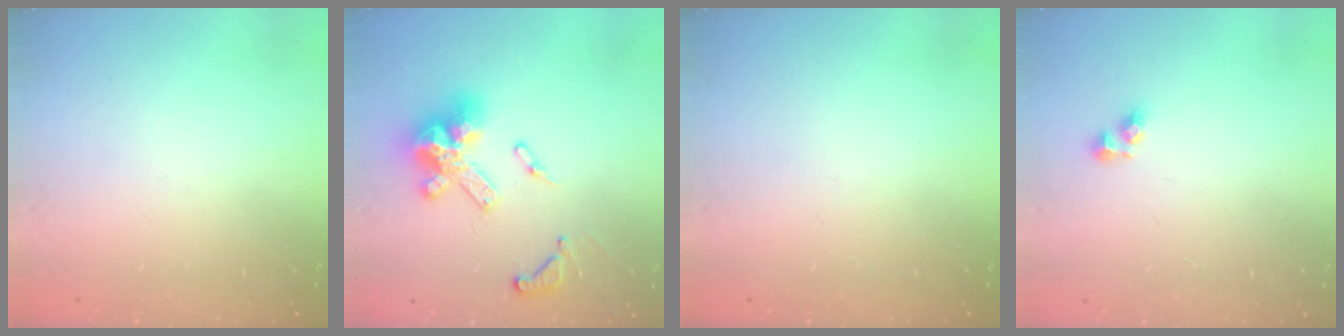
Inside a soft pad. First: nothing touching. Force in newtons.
{"total": 16.1, "press": 16.0, "slide": 2.0}
{"total": 0.0}
{"total": 5.0, "press": 5.0, "slide": 0.3}